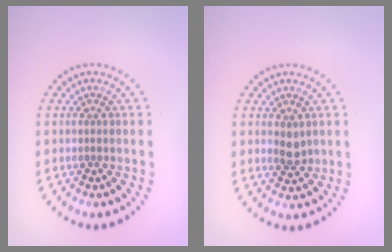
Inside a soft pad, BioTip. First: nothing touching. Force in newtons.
{"total": 1.5, "press": 1.5, "slide": 0.4}